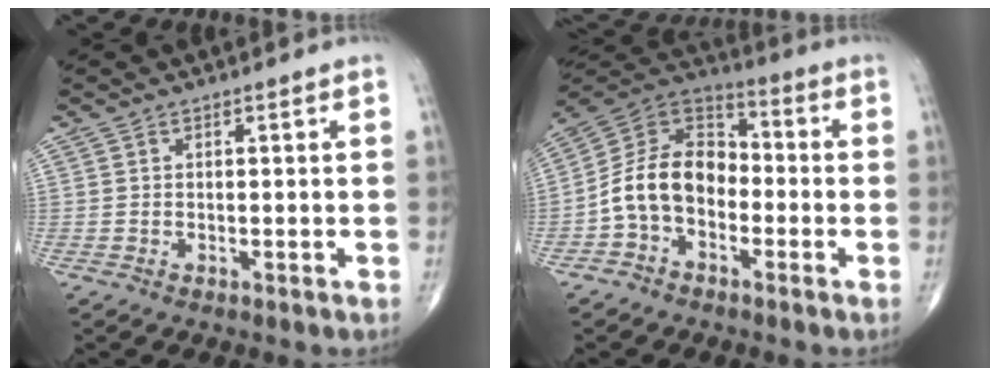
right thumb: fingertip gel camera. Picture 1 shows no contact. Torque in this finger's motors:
{"motor_torque": [0.22, 0.21, 0.70, -0.41, 0.31]}